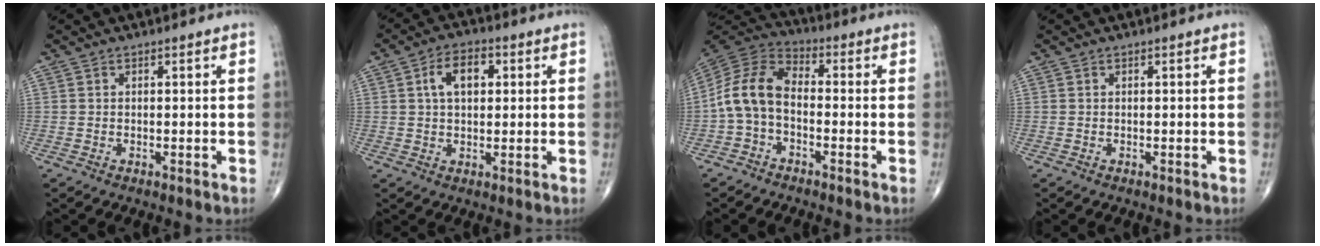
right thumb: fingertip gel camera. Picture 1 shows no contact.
{"total": 7.1, "force": [1.8, 4.2, 5.4], "torque": [-0.084, 0.009, 0.026]}
{"total": 10.1, "force": [-1.8, 6.4, 7.7], "torque": [-0.146, 0.036, -0.051]}
{"total": 0.0}